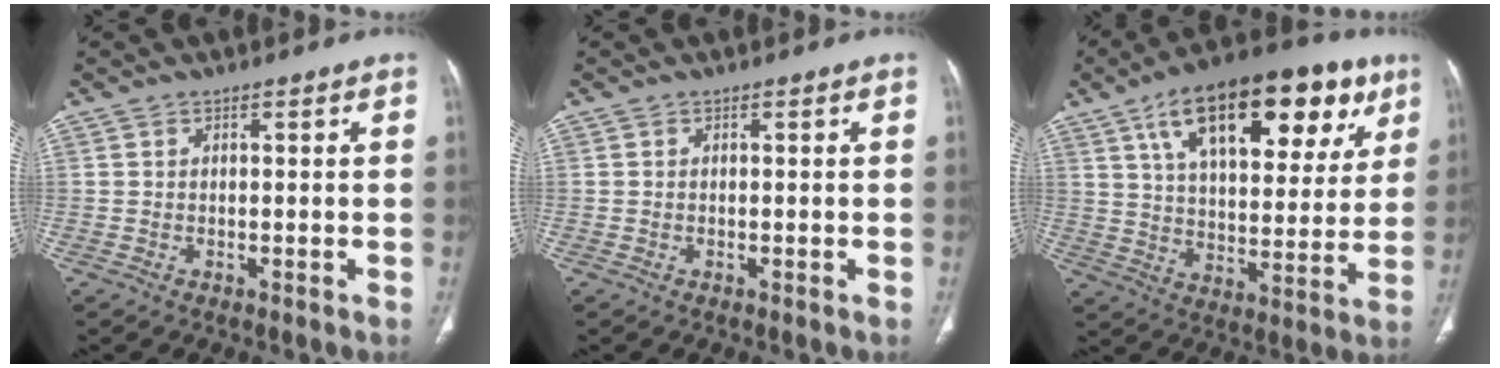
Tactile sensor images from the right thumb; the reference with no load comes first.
{"total": 0.0}
{"total": 26.6, "force": [13.0, 12.4, 19.7], "torque": [-0.261, -0.005, 0.202]}